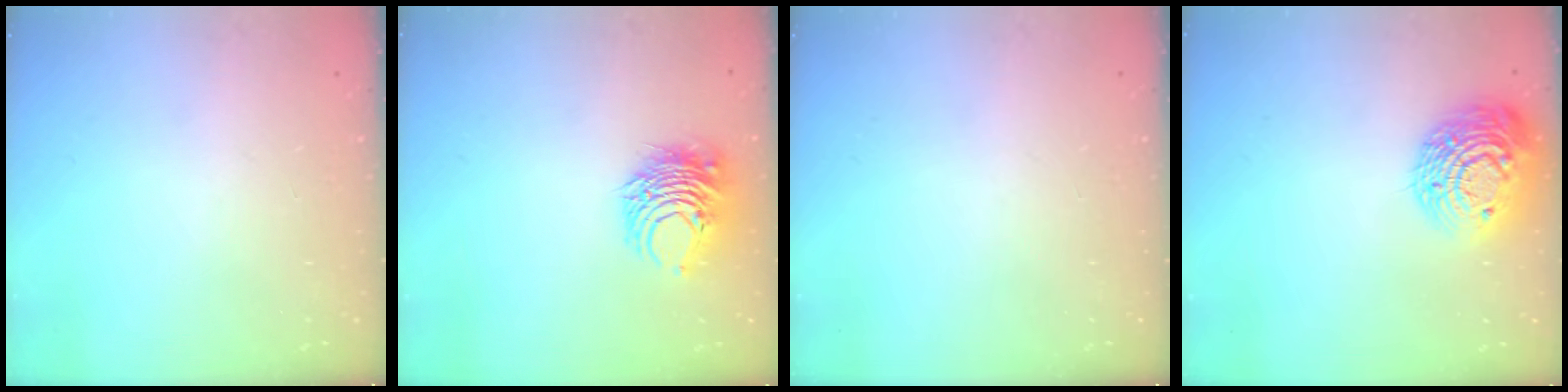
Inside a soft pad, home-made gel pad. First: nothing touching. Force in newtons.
{"total": 8.4, "press": 8.4, "slide": 0.8}
{"total": 0.0}
{"total": 16.8, "press": 16.8, "slide": 1.1}